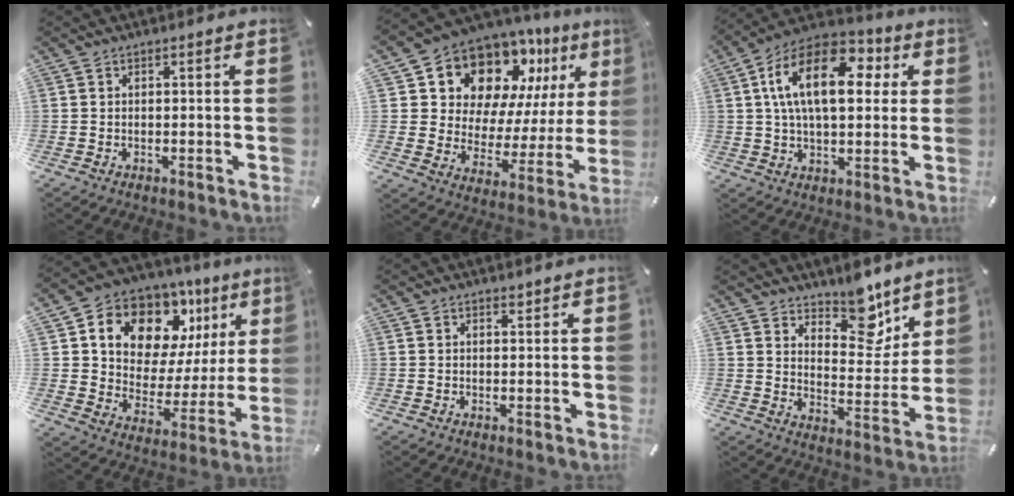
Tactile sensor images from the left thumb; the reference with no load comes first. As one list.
[{"total": 14.0, "force": [10.7, 8.1, 3.7], "torque": [-0.061, -0.112, 0.188]}, {"total": 18.8, "force": [5.1, 10.6, 14.8], "torque": [-0.267, -0.002, 0.079]}, {"total": 13.0, "force": [8.9, 8.5, 4.1], "torque": [-0.069, -0.083, 0.155]}, {"total": 0.8, "force": [0.6, 0.5, 0.2], "torque": [0.004, -0.004, 0.011]}, {"total": 12.4, "force": [10.4, 5.4, 4.1], "torque": [-0.034, -0.096, 0.187]}]